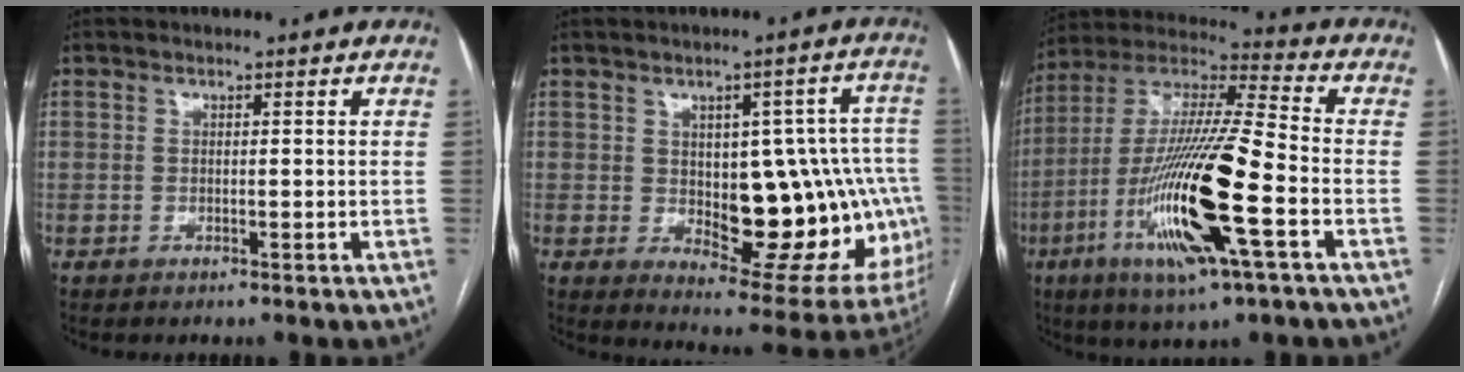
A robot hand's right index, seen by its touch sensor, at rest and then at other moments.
{"total": 21.0, "force": [-1.7, 8.8, 19.0], "torque": [-0.165, 0.026, 0.008]}
{"total": 21.5, "force": [-7.1, 1.7, 20.2], "torque": [-0.418, -0.027, -0.134]}